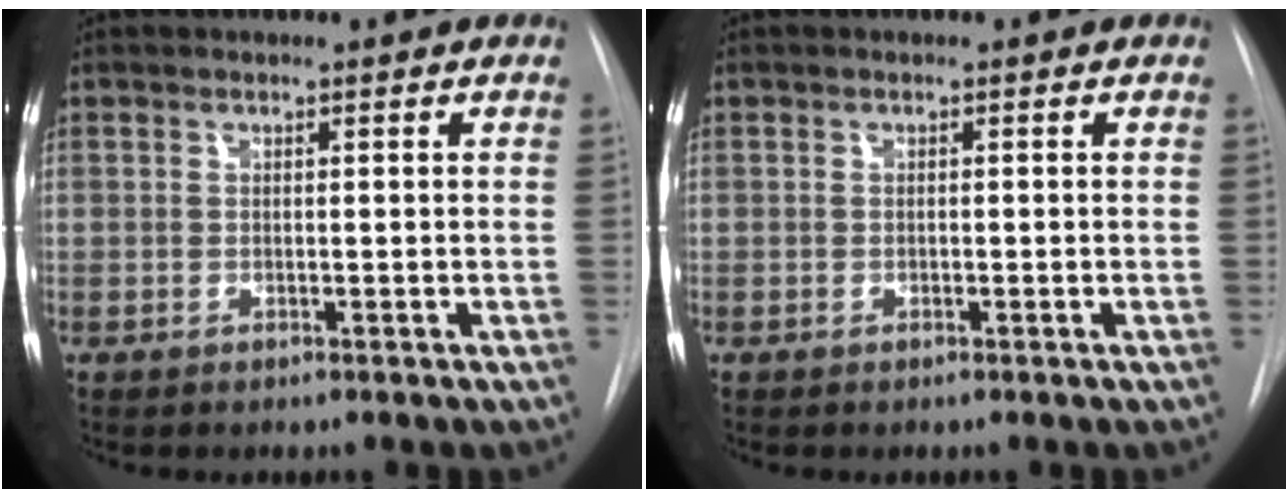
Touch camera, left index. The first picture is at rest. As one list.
[{"total": 0.7, "force": [-0.7, 0.1, 0.0], "torque": [0.000, -0.006, -0.011]}]